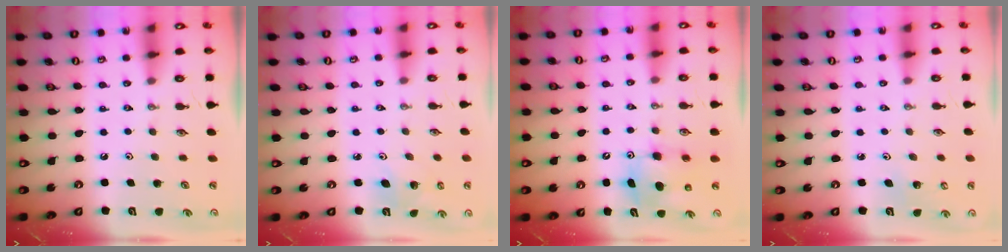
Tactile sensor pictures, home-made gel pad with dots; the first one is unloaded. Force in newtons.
{"total": 3.7, "press": 3.3, "slide": 1.6}
{"total": 8.0, "press": 7.7, "slide": 2.1}
{"total": 2.9, "press": 2.9, "slide": 0.2}